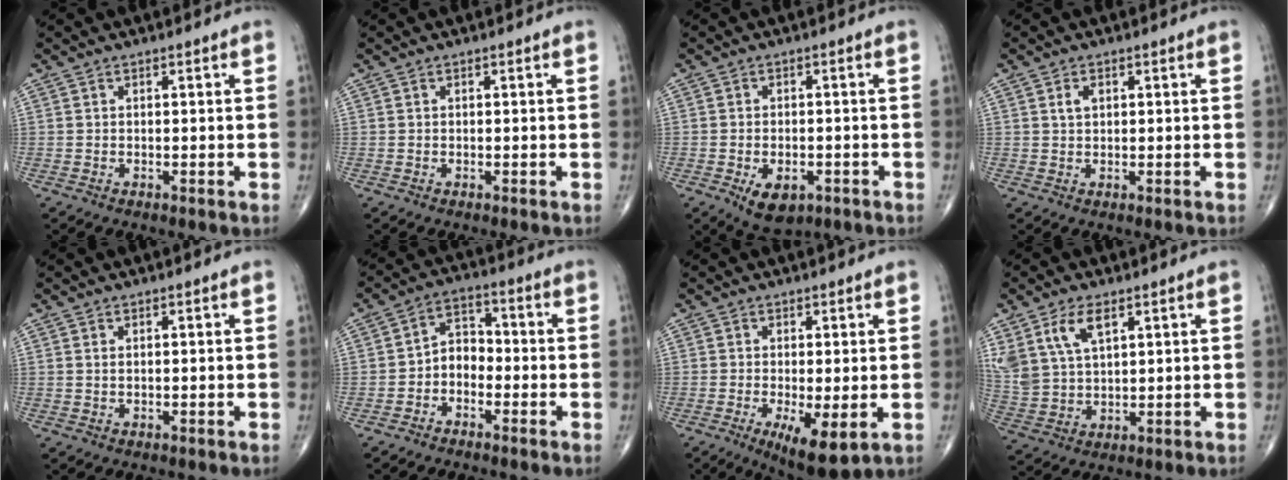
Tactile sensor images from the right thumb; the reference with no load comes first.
{"total": 0.0}
{"total": 6.8, "force": [-2.8, 4.0, 4.7], "torque": [-0.066, 0.005, -0.034]}
{"total": 2.0, "force": [0.7, 1.3, 1.3], "torque": [-0.023, 0.001, 0.014]}
{"total": 0.5, "force": [0.3, 0.2, 0.4], "torque": [-0.006, 0.002, 0.007]}
{"total": 5.4, "force": [-1.9, 4.0, 3.1], "torque": [-0.029, 0.032, -0.048]}
{"total": 7.8, "force": [-2.1, 2.5, 7.1], "torque": [-0.116, -0.024, -0.028]}
{"total": 10.1, "force": [5.3, 5.4, 6.7], "torque": [-0.134, -0.012, 0.117]}